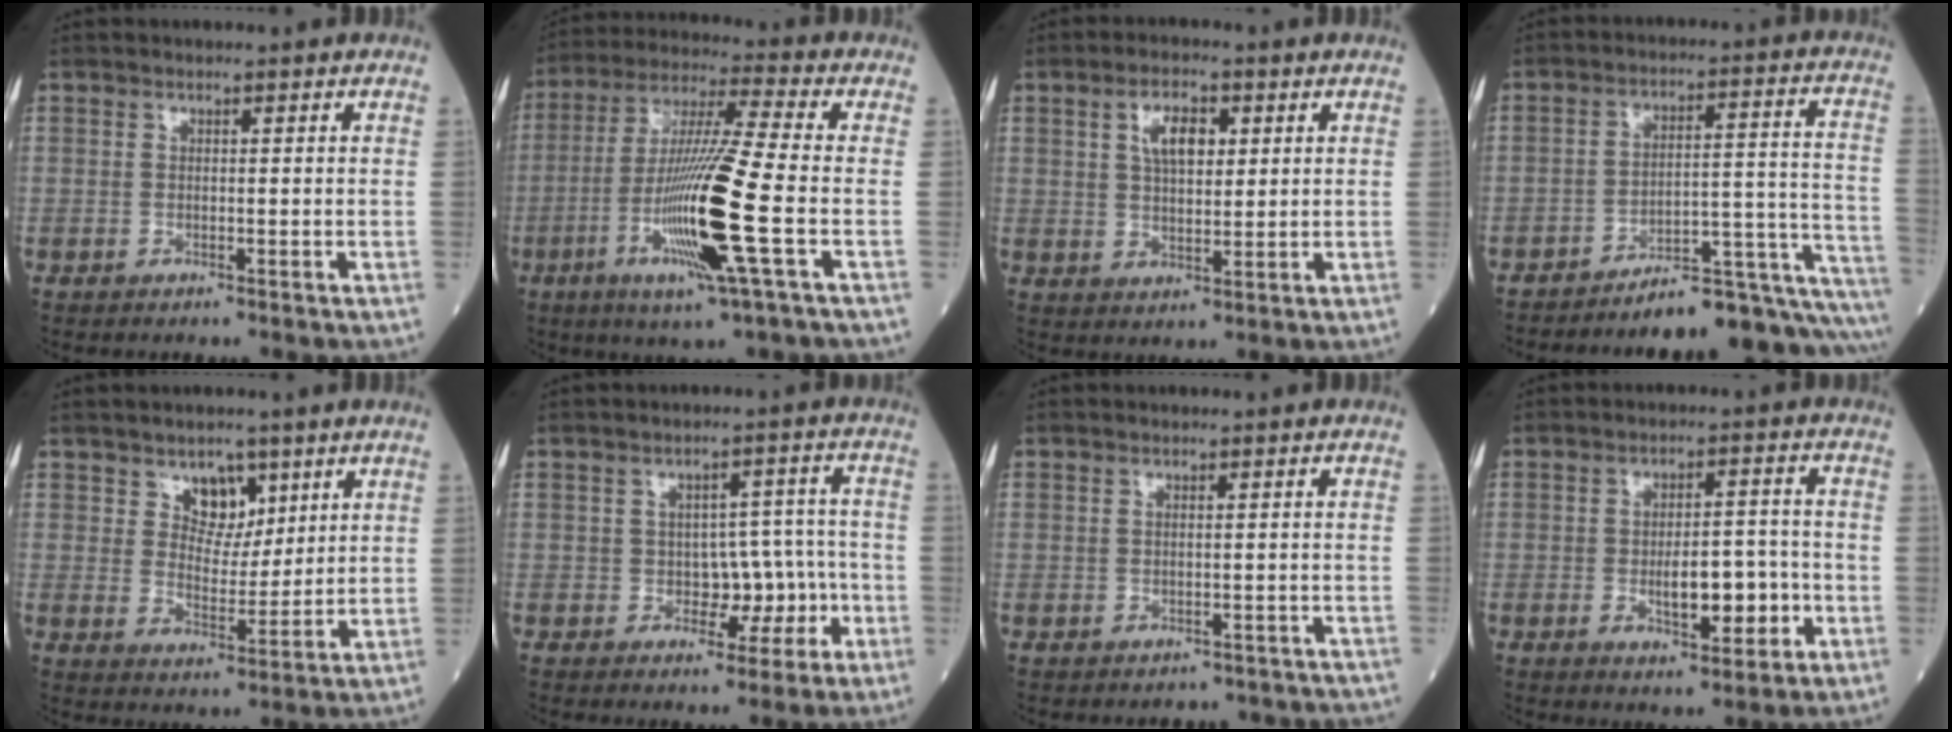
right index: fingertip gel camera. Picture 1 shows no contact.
{"total": 15.5, "force": [-4.4, -0.8, 14.8], "torque": [-0.301, -0.018, -0.089]}
{"total": 5.5, "force": [1.9, 2.4, 4.6], "torque": [-0.090, 0.009, 0.037]}
{"total": 18.8, "force": [-17.3, 0.4, 7.4], "torque": [-0.040, 0.038, -0.233]}
{"total": 5.4, "force": [3.2, 3.4, 2.8], "torque": [-0.041, -0.002, 0.056]}
{"total": 5.9, "force": [-2.1, 3.7, 4.1], "torque": [-0.049, 0.027, -0.024]}
{"total": 5.2, "force": [-4.7, 2.0, 0.6], "torque": [-0.004, 0.004, -0.047]}
{"total": 7.3, "force": [-2.1, 2.5, 6.5], "torque": [-0.107, 0.004, -0.028]}